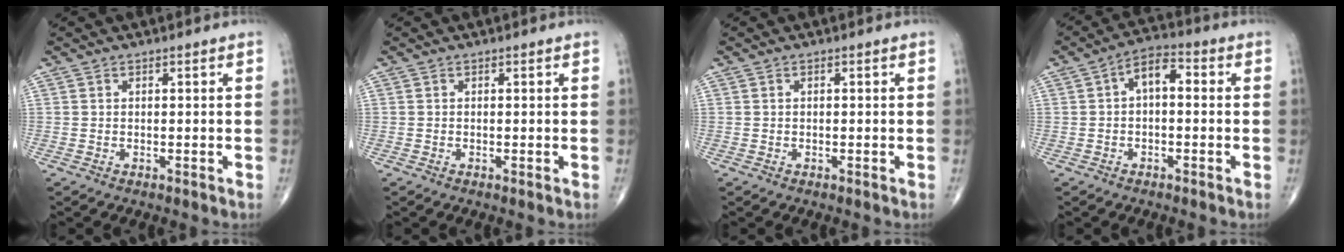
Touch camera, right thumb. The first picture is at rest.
{"total": 0.0}
{"total": 0.0}
{"total": 5.7, "force": [0.3, 3.2, 4.8], "torque": [-0.065, 0.025, -0.008]}